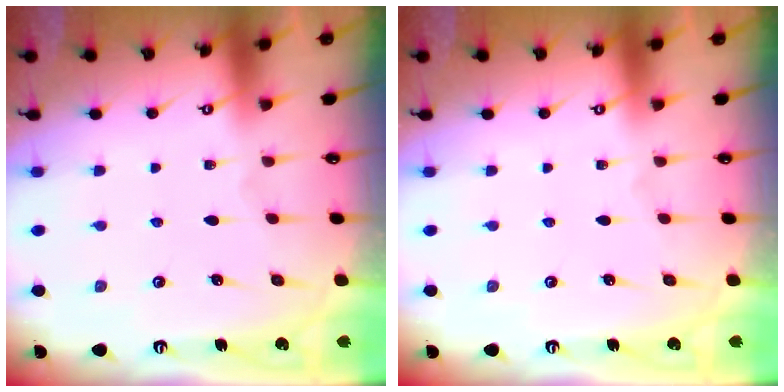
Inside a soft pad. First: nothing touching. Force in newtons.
{"total": 0.0}